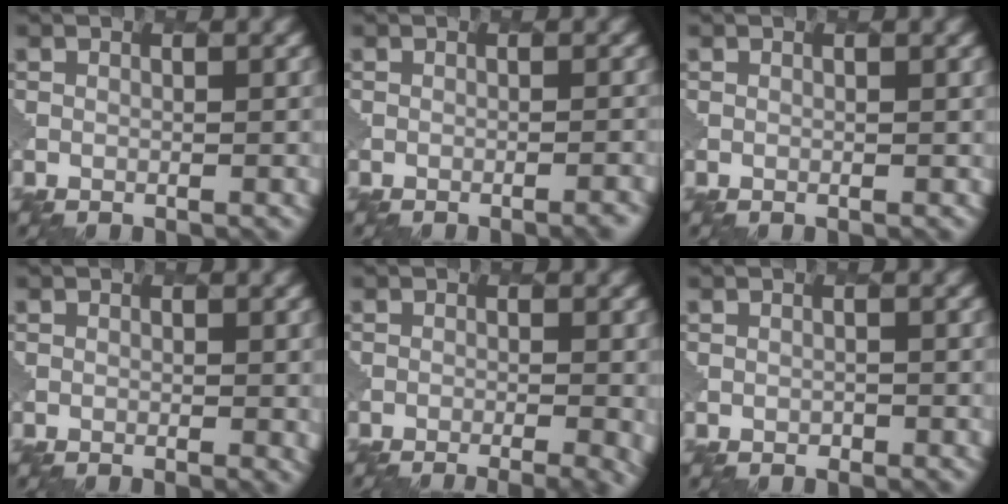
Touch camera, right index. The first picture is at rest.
{"total": 1.7, "force": [-1.1, 0.5, 1.1], "torque": [0.002, 0.014, -0.019]}
{"total": 0.0}
{"total": 1.7, "force": [-0.1, 0.8, 1.5], "torque": [-0.012, -0.002, 0.001]}
{"total": 5.8, "force": [-2.9, 2.3, 4.4], "torque": [-0.033, 0.000, -0.031]}
{"total": 0.7, "force": [-0.2, 0.3, -0.5], "torque": [0.002, -0.001, -0.005]}